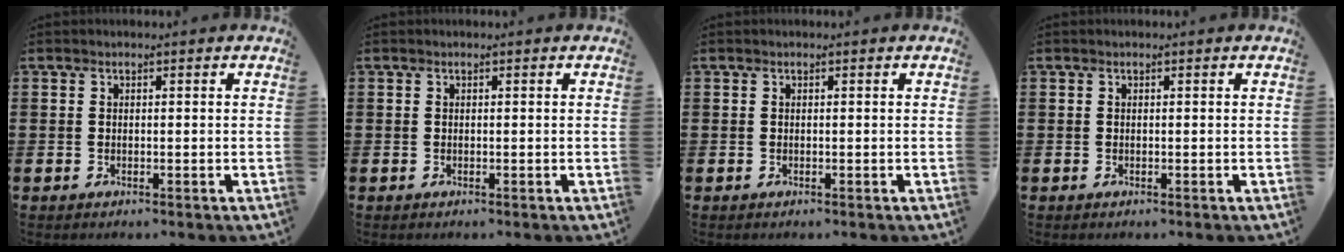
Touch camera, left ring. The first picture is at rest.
{"total": 0.0}
{"total": 0.0}
{"total": 0.0}